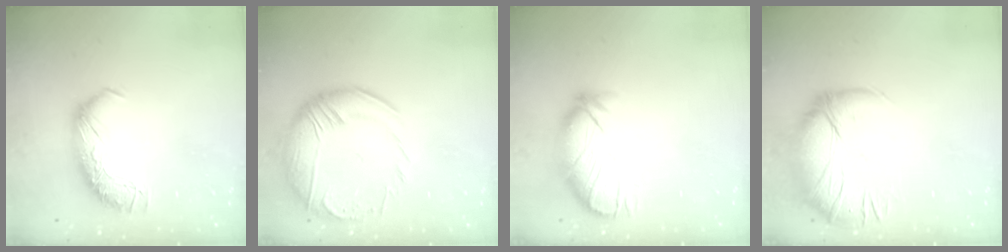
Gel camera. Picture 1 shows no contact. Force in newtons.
{"total": 6.3, "press": 4.2, "slide": 4.7}
{"total": 3.8, "press": 3.2, "slide": 2.0}
{"total": 2.9, "press": 0.4, "slide": 2.9}